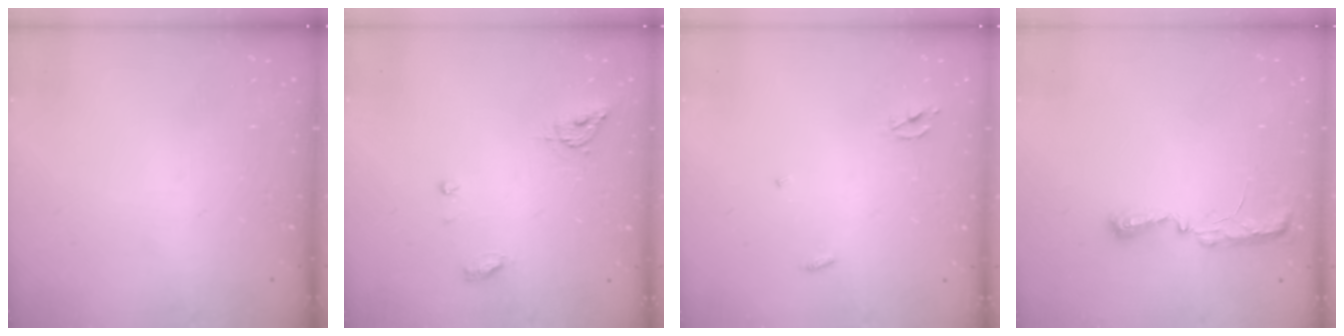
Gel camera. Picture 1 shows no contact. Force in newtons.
{"total": 6.2, "press": 6.2, "slide": 0.5}
{"total": 2.3, "press": 2.3, "slide": 0.2}
{"total": 5.4, "press": 5.3, "slide": 0.7}